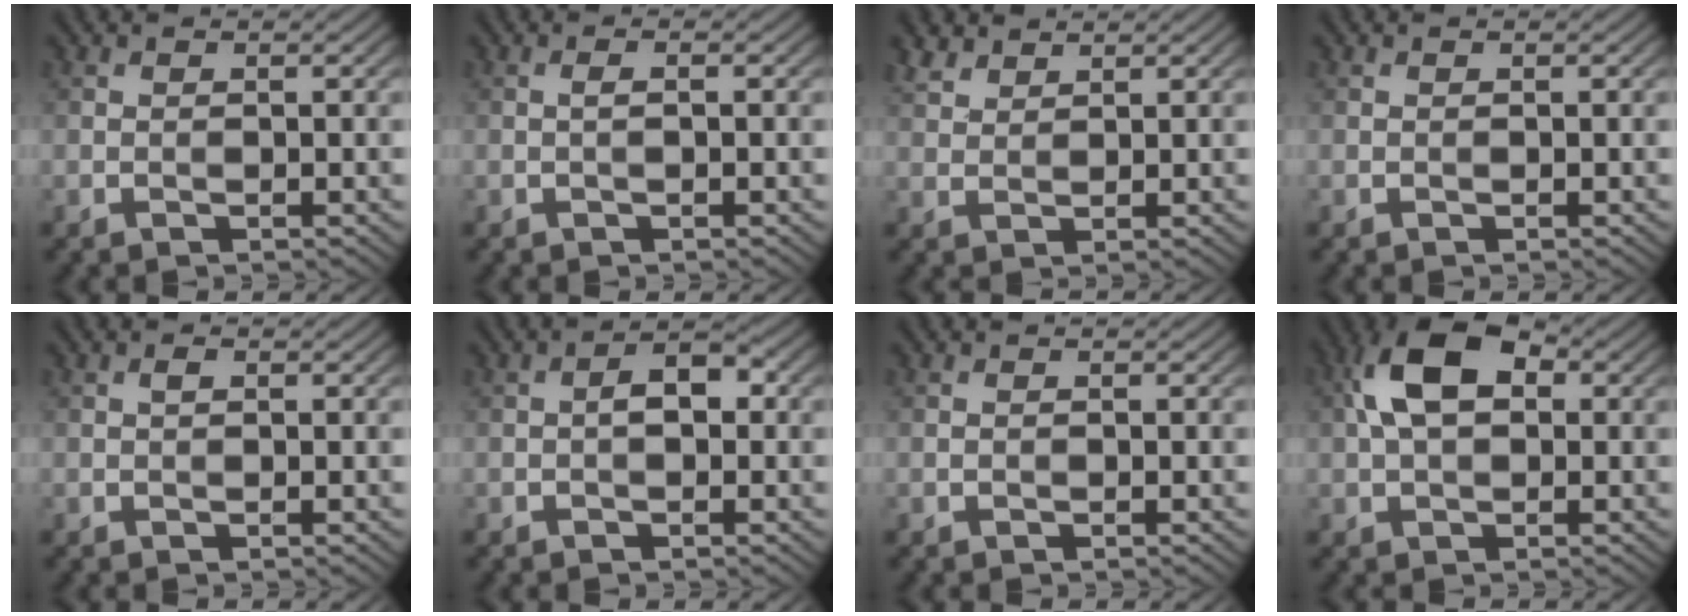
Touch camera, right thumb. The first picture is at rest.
{"total": 0.9, "force": [-0.1, 0.1, 0.9], "torque": [-0.016, 0.002, -0.003]}
{"total": 2.7, "force": [2.2, 1.3, 1.0], "torque": [-0.028, 0.005, 0.051]}
{"total": 0.0}
{"total": 0.7, "force": [0.1, 0.3, 0.5], "torque": [-0.009, 0.002, 0.001]}
{"total": 3.0, "force": [-0.1, 1.7, 2.5], "torque": [-0.039, 0.005, -0.008]}
{"total": 0.0}
{"total": 8.6, "force": [1.6, 5.2, 6.7], "torque": [-0.139, 0.017, 0.018]}